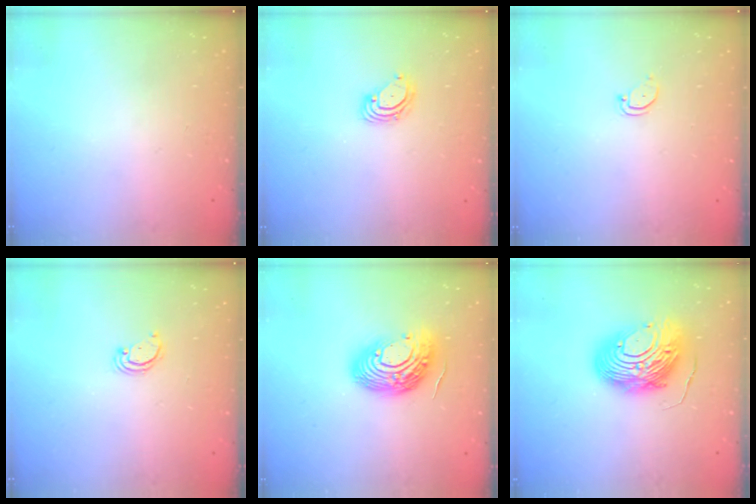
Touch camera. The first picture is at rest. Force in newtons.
{"total": 3.6, "press": 3.6, "slide": 0.3}
{"total": 2.4, "press": 2.4, "slide": 0.2}
{"total": 2.2, "press": 2.2, "slide": 0.2}
{"total": 15.0, "press": 14.9, "slide": 1.5}
{"total": 13.7, "press": 13.7, "slide": 1.3}